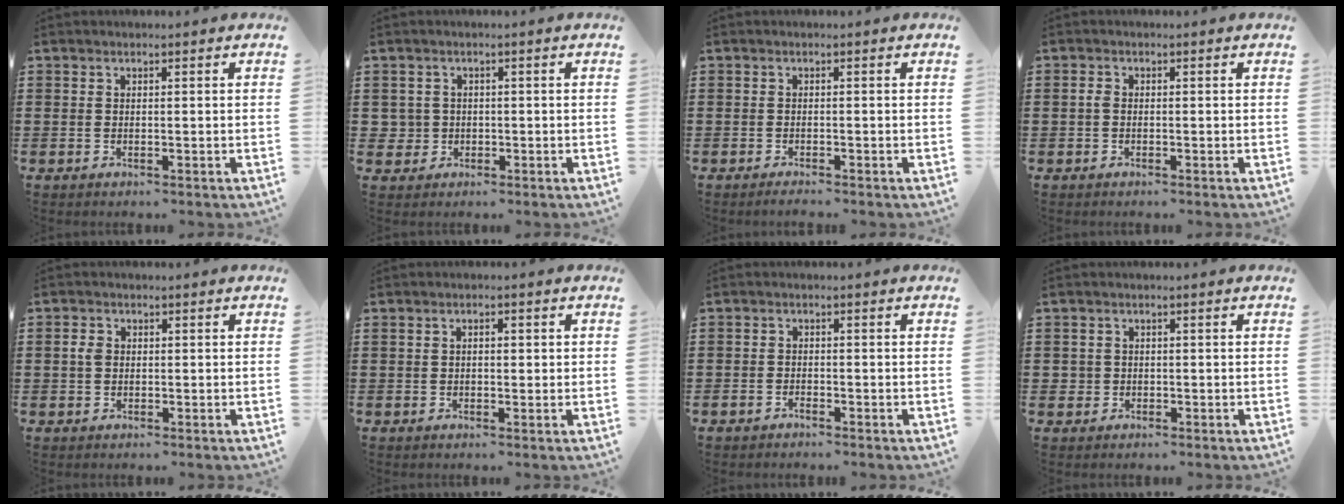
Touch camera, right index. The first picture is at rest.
{"total": 2.3, "force": [-0.5, 2.2, 0.3], "torque": [-0.016, 0.005, -0.014]}
{"total": 0.8, "force": [-0.8, -0.1, 0.2], "torque": [-0.006, -0.003, -0.015]}
{"total": 1.0, "force": [-0.4, 0.6, 0.6], "torque": [-0.022, -0.003, -0.011]}
{"total": 1.7, "force": [-0.1, 1.3, 1.1], "torque": [-0.031, 0.003, -0.005]}
{"total": 1.6, "force": [0.0, 0.9, 1.3], "torque": [-0.027, 0.006, -0.002]}
{"total": 1.3, "force": [-1.3, 0.2, 0.0], "torque": [-0.005, 0.003, -0.027]}
{"total": 1.6, "force": [-0.5, 1.5, 0.2], "torque": [-0.009, 0.004, -0.013]}